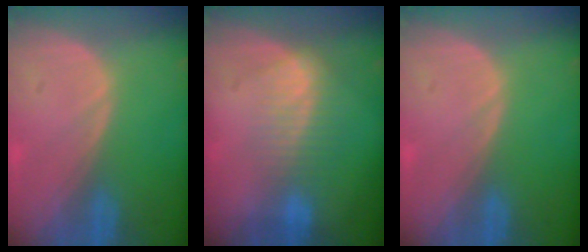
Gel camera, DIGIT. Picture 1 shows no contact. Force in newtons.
{"total": 7.1, "press": 6.1, "slide": 3.7}
{"total": 0.0}